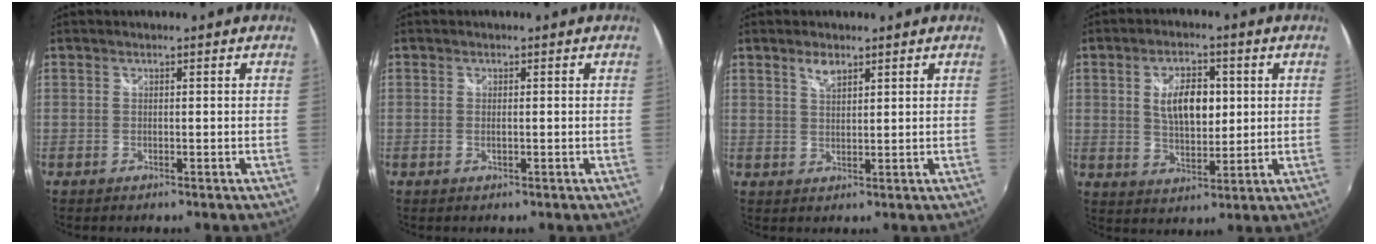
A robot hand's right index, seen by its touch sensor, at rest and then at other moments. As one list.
[{"total": 0.8, "force": [-0.1, 0.1, 0.8], "torque": [-0.016, 0.001, -0.002]}, {"total": 2.9, "force": [2.0, 1.2, 1.8], "torque": [-0.029, 0.002, 0.035]}, {"total": 9.3, "force": [1.8, 4.8, 7.7], "torque": [-0.132, 0.007, 0.034]}]